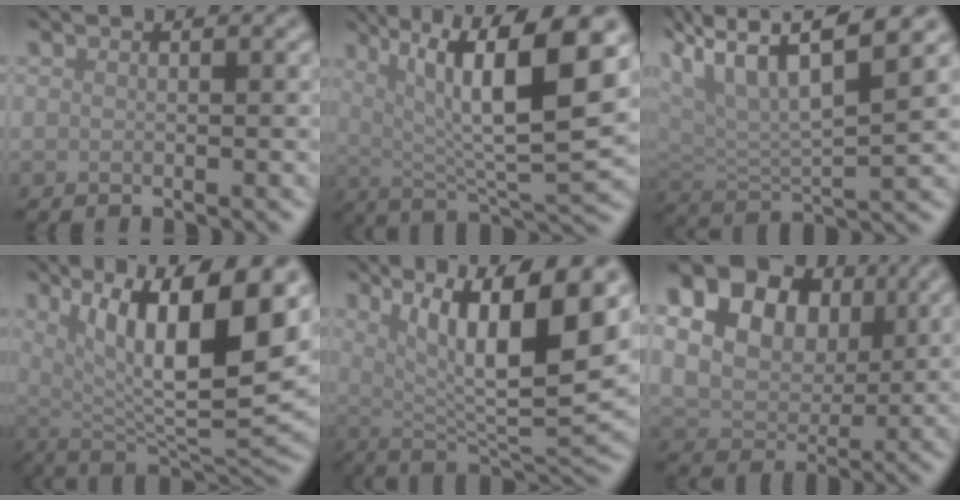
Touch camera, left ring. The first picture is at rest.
{"total": 11.6, "force": [4.0, 2.8, 10.5], "torque": [-0.166, 0.001, 0.073]}
{"total": 7.9, "force": [5.1, 1.6, 5.8], "torque": [-0.113, 0.010, 0.096]}
{"total": 13.4, "force": [4.8, 3.8, 11.9], "torque": [-0.177, -0.010, 0.085]}
{"total": 12.0, "force": [4.6, 3.0, 10.7], "torque": [-0.159, -0.004, 0.083]}
{"total": 21.7, "force": [9.0, 16.9, 10.3], "torque": [-0.238, 0.036, 0.143]}